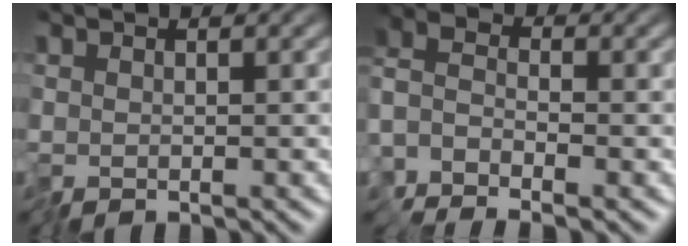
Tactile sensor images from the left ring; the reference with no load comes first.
{"total": 2.3, "force": [-2.1, 0.5, 0.8], "torque": [-0.019, 0.003, -0.058]}